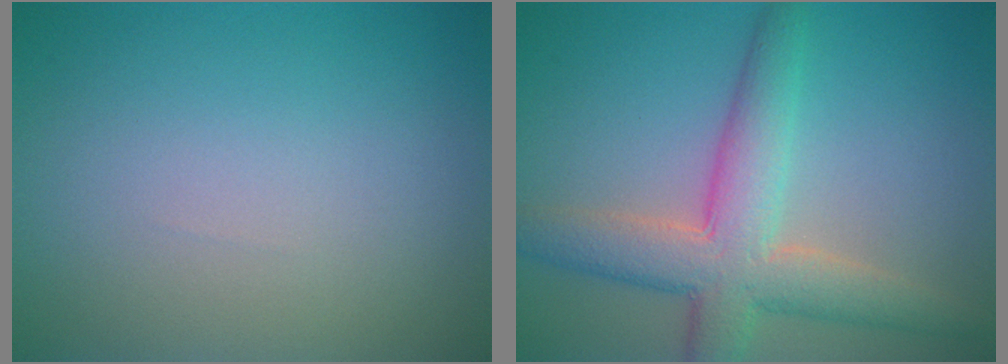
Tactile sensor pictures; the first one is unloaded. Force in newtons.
{"total": 6.4, "press": 6.4, "slide": 0.6}